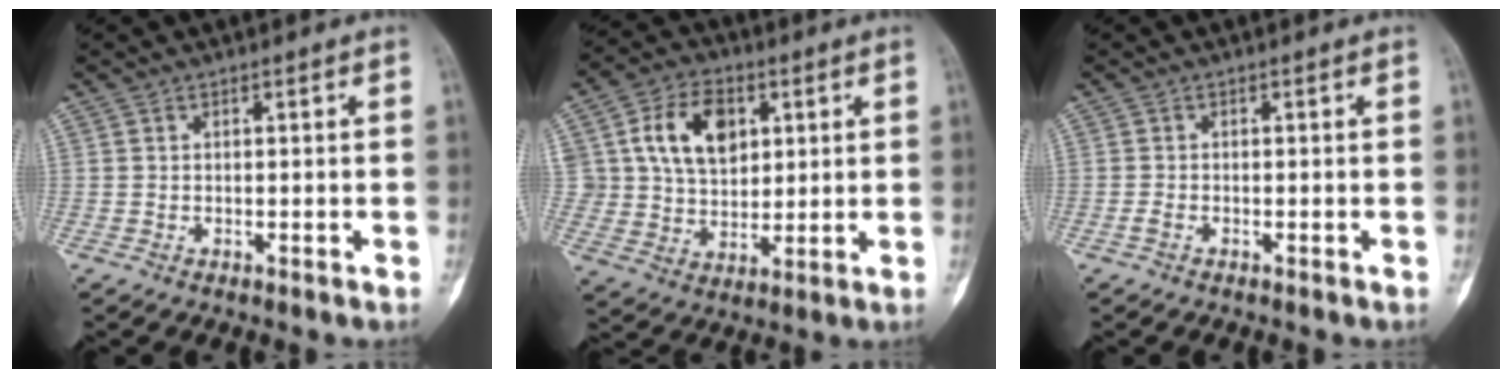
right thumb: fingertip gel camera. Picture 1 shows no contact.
{"total": 12.8, "force": [4.0, 9.2, 8.0], "torque": [-0.101, -0.008, 0.074]}
{"total": 0.9, "force": [-0.5, 0.4, 0.6], "torque": [-0.018, -0.001, -0.013]}